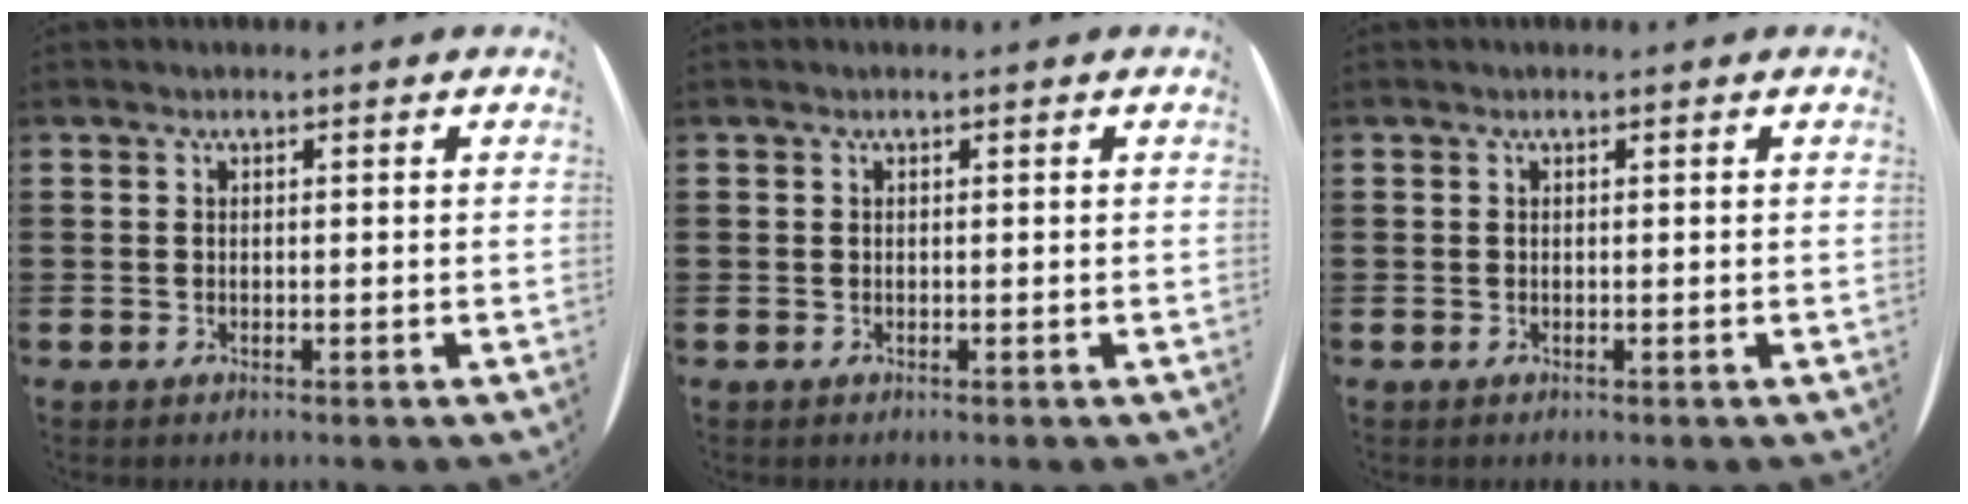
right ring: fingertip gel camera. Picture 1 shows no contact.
{"total": 0.0}
{"total": 0.0}